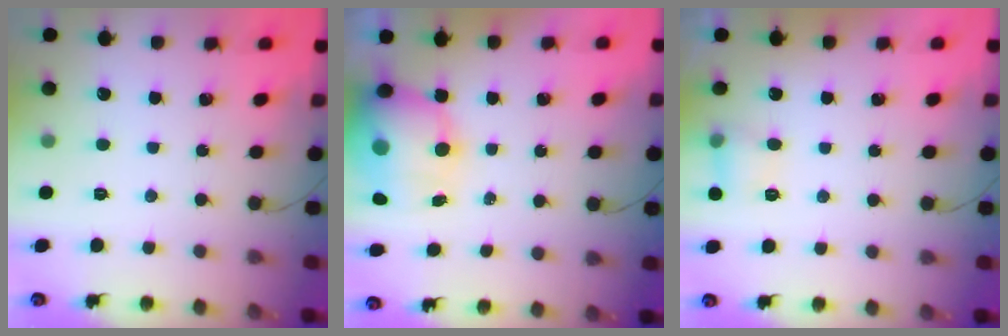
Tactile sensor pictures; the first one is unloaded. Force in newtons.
{"total": 14.5, "press": 14.1, "slide": 3.4}
{"total": 5.7, "press": 5.5, "slide": 1.7}